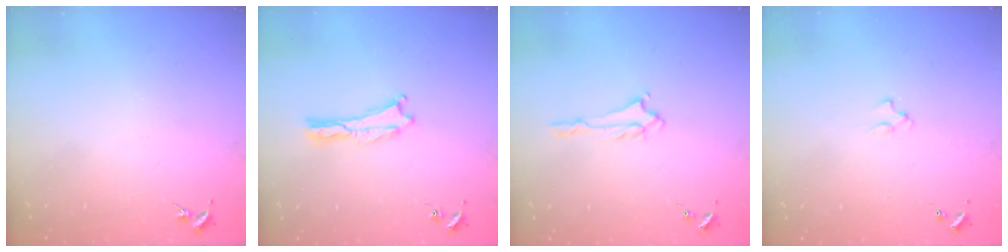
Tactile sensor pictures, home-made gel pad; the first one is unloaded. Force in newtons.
{"total": 0.0}
{"total": 1.4, "press": 1.3, "slide": 0.2}
{"total": 1.3, "press": 1.3, "slide": 0.3}